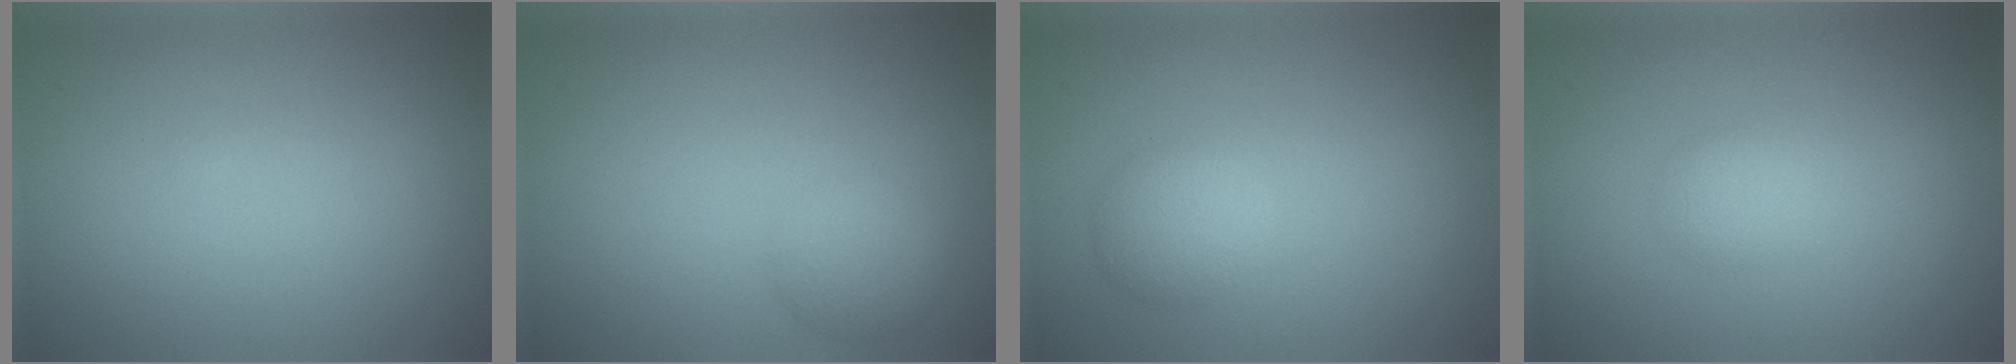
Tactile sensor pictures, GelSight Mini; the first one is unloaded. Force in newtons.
{"total": 2.5, "press": 2.5, "slide": 0.1}
{"total": 2.4, "press": 2.4, "slide": 0.0}
{"total": 1.5, "press": 1.5, "slide": 0.0}